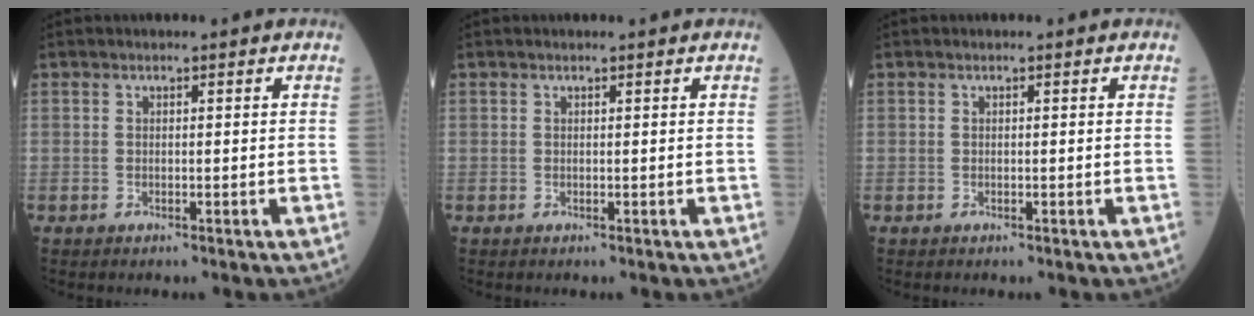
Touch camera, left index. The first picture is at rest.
{"total": 0.0}
{"total": 0.0}